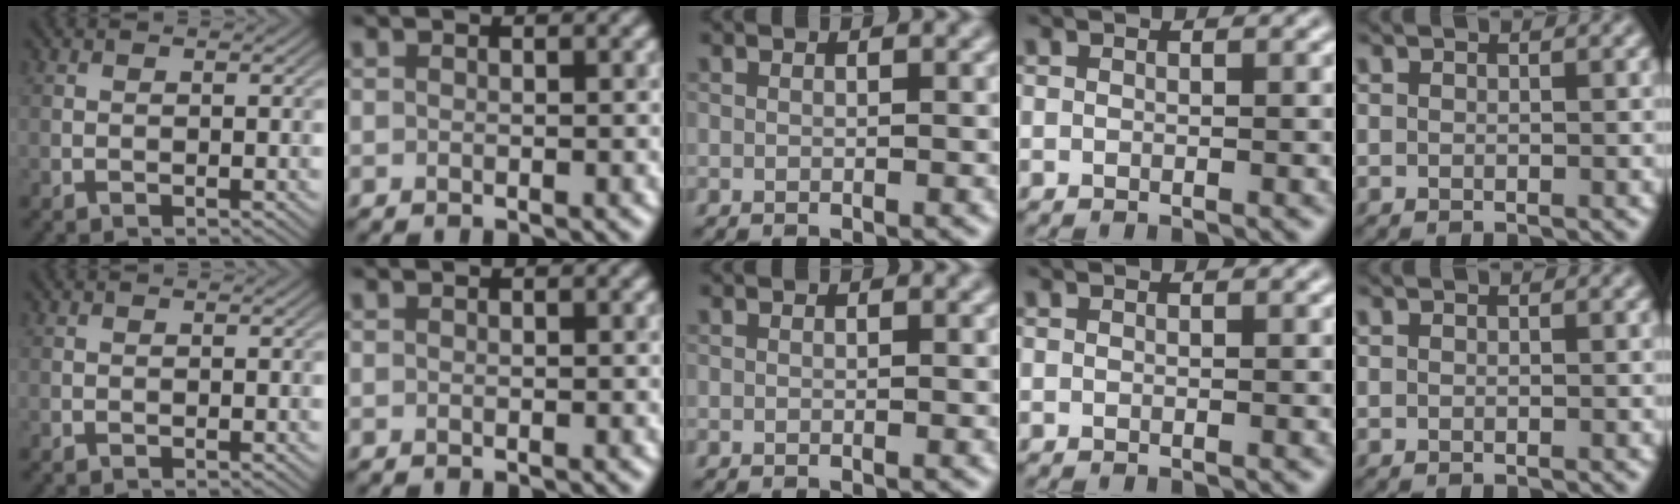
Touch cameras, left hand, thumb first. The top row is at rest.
{}